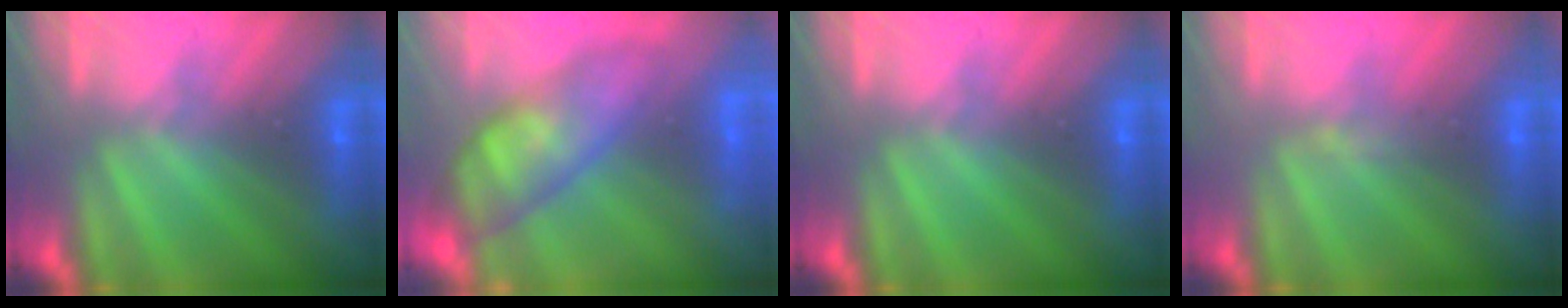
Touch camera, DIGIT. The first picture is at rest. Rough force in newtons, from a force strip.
{"total": 4.4}
{"total": 0.0}
{"total": 3.3}